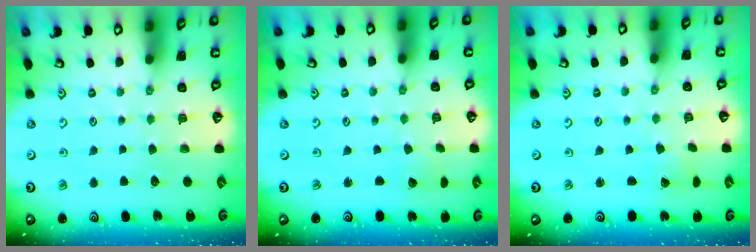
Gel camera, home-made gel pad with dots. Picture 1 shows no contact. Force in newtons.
{"total": 1.6, "press": 1.6, "slide": 0.0}
{"total": 1.9, "press": 1.9, "slide": 0.0}